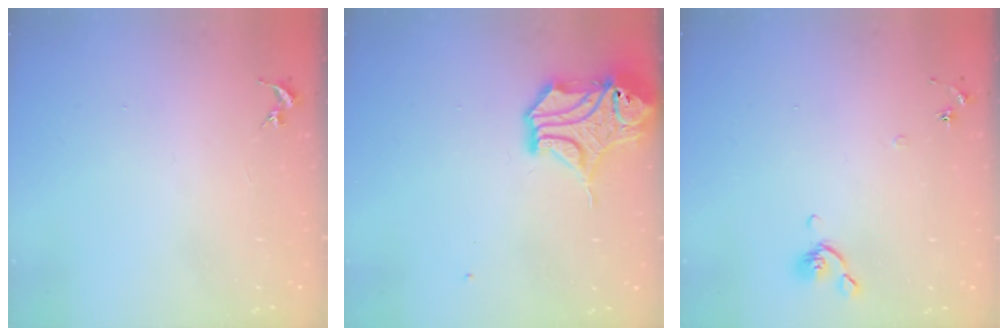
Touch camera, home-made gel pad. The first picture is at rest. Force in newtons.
{"total": 14.5, "press": 14.4, "slide": 2.2}
{"total": 6.2, "press": 6.2, "slide": 0.8}